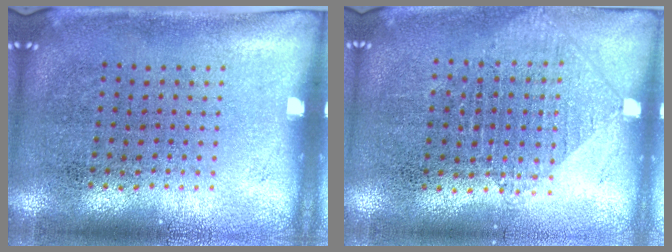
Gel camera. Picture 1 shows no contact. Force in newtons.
{"total": 0.9, "press": 0.8, "slide": 0.3}